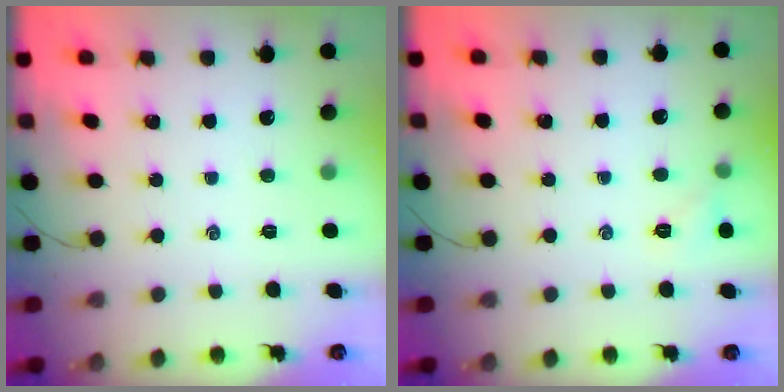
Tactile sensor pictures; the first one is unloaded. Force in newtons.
{"total": 4.8, "press": 4.6, "slide": 1.5}